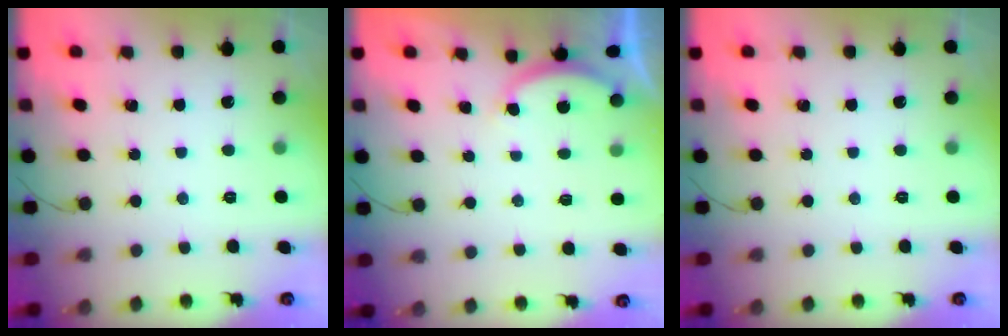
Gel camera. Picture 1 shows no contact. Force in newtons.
{"total": 2.5, "press": 2.5, "slide": 0.5}
{"total": 0.0}